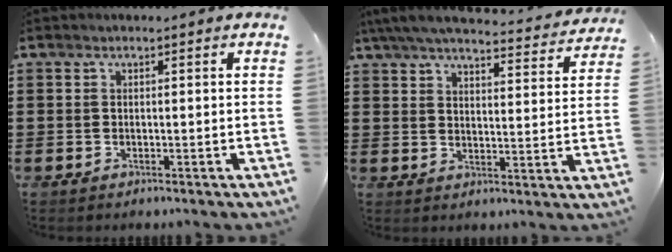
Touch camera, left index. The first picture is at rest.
{"total": 5.9, "force": [5.4, 0.2, 2.4], "torque": [-0.068, -0.034, 0.091]}